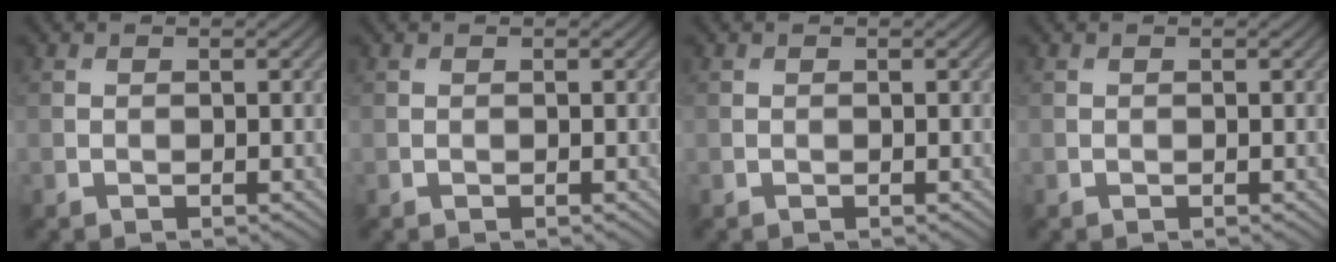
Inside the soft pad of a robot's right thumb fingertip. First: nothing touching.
{"total": 0.0}
{"total": 0.0}
{"total": 0.0}